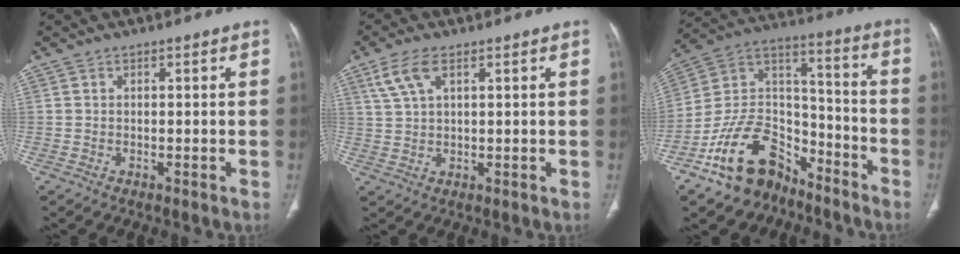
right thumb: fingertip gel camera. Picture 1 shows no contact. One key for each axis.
{"total": 5.6, "fx": 2.8, "fy": 2.3, "fz": 4.2, "tx": -0.095, "ty": 0.003, "tz": 0.064}
{"total": 17.9, "fx": -11.9, "fy": 10.7, "fz": 8.0, "tx": -0.102, "ty": 0.105, "tz": -0.212}